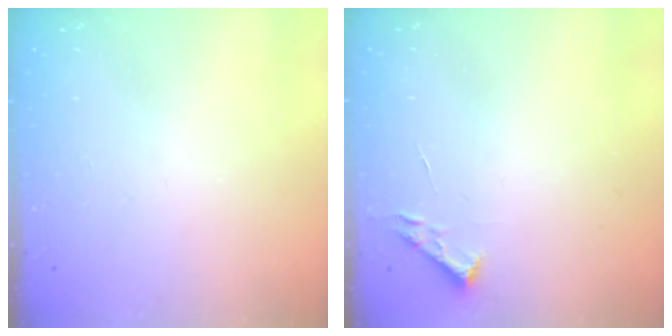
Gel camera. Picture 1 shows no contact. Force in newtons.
{"total": 2.7, "press": 2.7, "slide": 0.4}